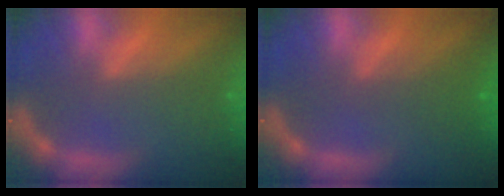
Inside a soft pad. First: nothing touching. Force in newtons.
{"total": 2.4}